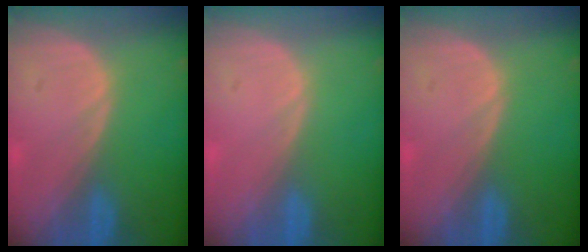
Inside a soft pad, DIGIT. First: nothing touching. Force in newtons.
{"total": 0.0}
{"total": 0.0}